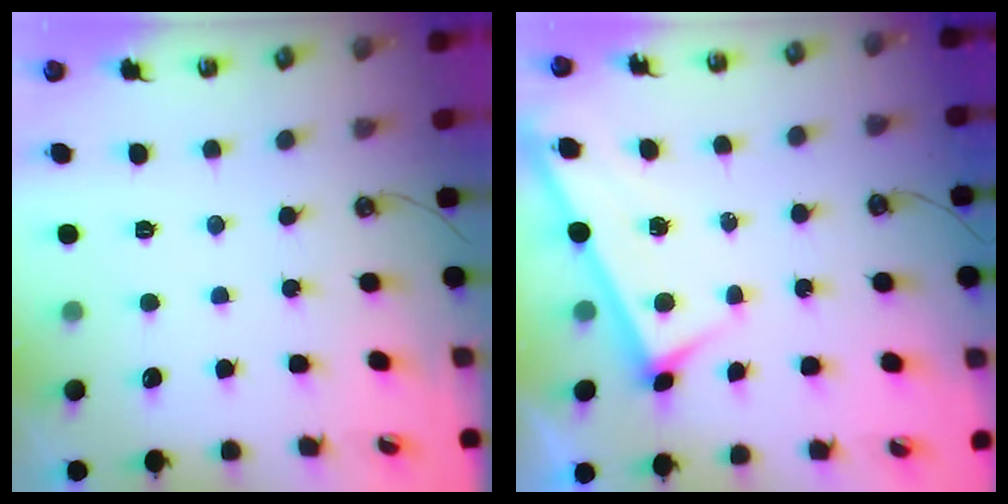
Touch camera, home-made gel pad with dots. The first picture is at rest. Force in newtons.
{"total": 3.1, "press": 3.1, "slide": 0.2}